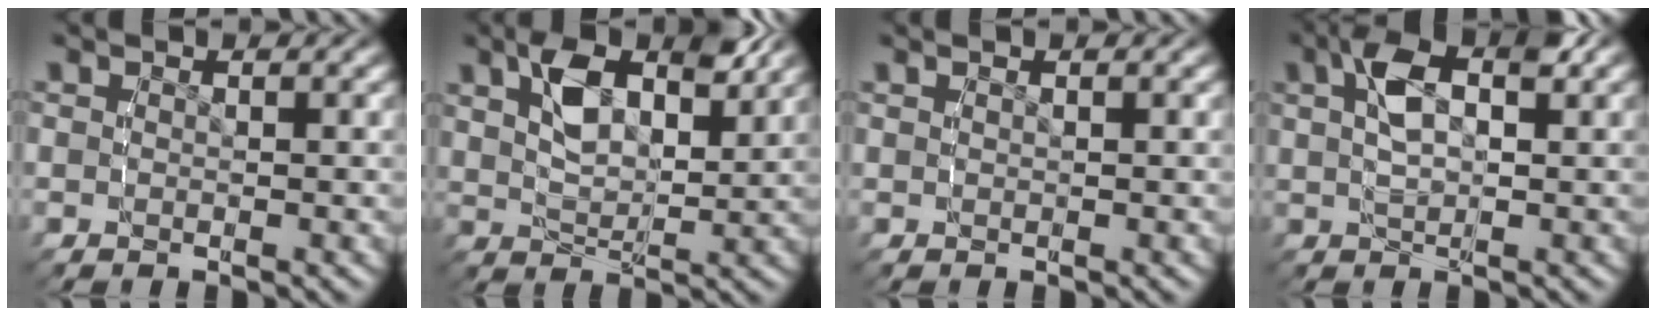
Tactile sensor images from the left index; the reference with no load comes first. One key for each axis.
{"total": 5.3, "fx": 2.4, "fy": 2.2, "fz": 4.1, "tx": -0.077, "ty": -0.004, "tz": 0.045}
{"total": 0.6, "fx": 0.3, "fy": -0.4, "fz": 0.4, "tx": -0.004, "ty": 0.001, "tz": 0.008}
{"total": 6.2, "fx": 1.8, "fy": 3.0, "fz": 5.2, "tx": -0.097, "ty": 0.004, "tz": 0.031}